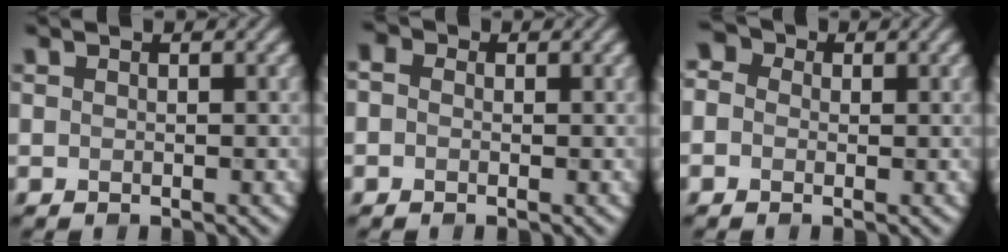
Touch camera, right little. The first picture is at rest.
{"total": 1.9, "force": [0.3, 1.5, 1.1], "torque": [-0.019, 0.003, -0.016]}
{"total": 3.1, "force": [0.7, 2.6, 1.6], "torque": [-0.023, 0.018, -0.018]}